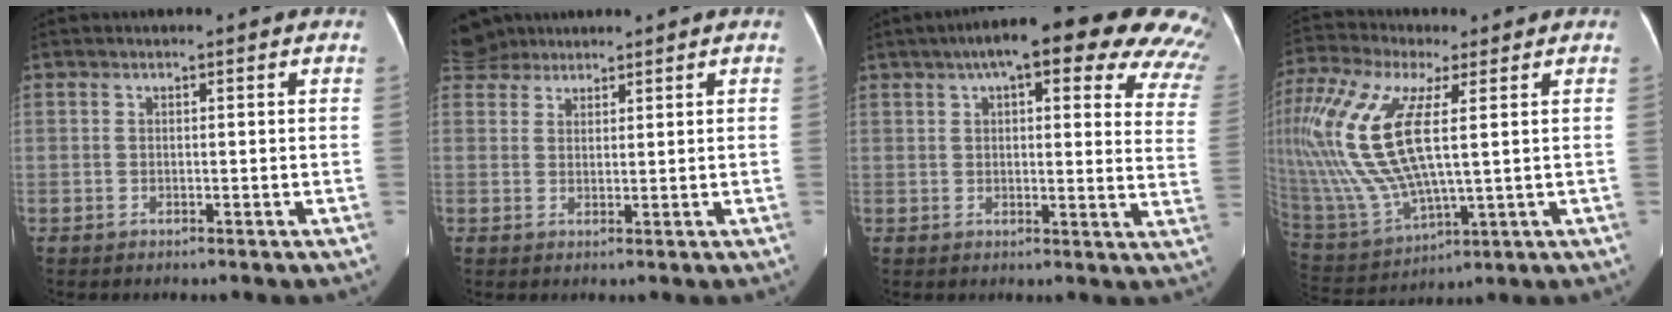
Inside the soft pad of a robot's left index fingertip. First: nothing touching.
{"total": 3.2, "force": [2.8, 1.5, -0.7], "torque": [0.008, 0.021, 0.054]}
{"total": 24.5, "force": [17.7, 5.9, 15.9], "torque": [-0.187, 0.030, 0.196]}
{"total": 18.7, "force": [3.6, 6.6, 17.1], "torque": [-0.413, 0.001, 0.076]}